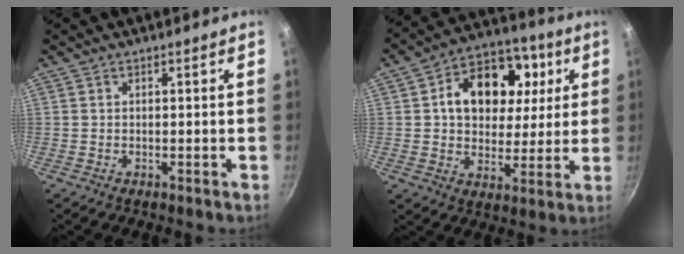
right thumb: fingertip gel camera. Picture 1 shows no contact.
{"total": 17.7, "force": [4.2, 12.5, 11.8], "torque": [-0.133, 0.015, 0.063]}